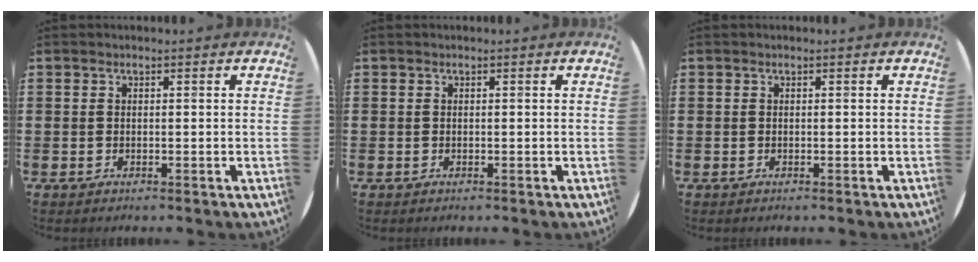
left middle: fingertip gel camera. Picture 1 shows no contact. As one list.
[{"total": 0.0}, {"total": 0.0}]